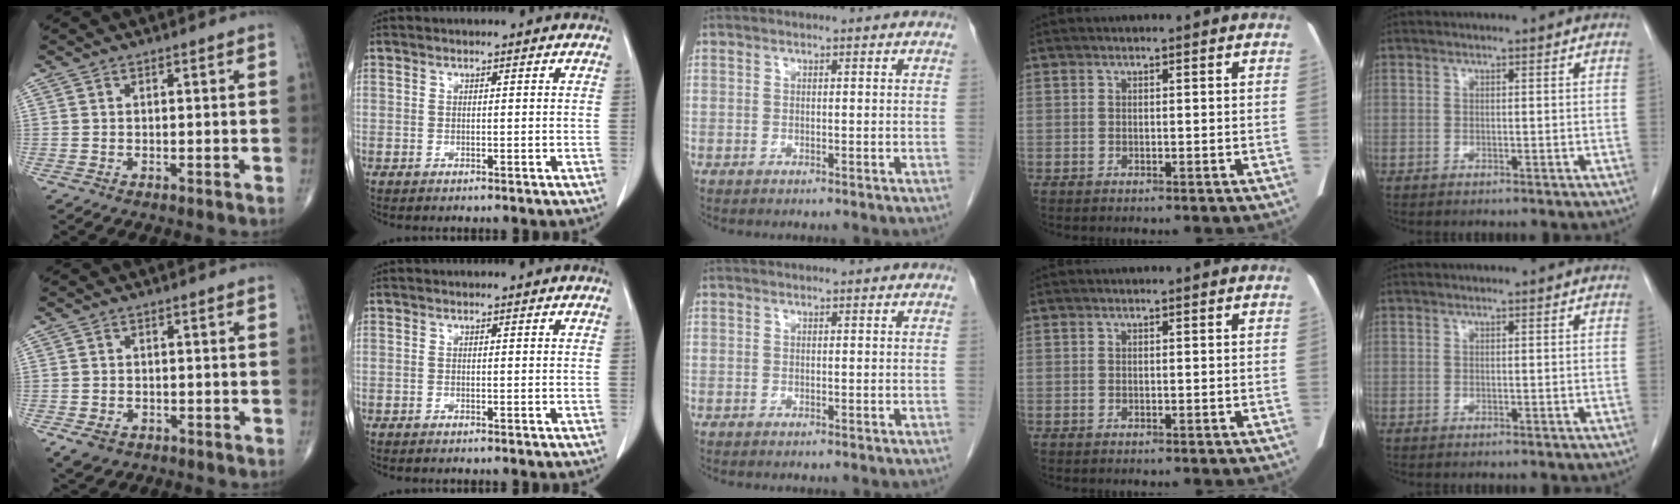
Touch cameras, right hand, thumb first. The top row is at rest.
{"thumb": {"total": 3.3, "force": [-1.6, 2.4, 1.5], "torque": [-0.023, 0.003, -0.020]}}